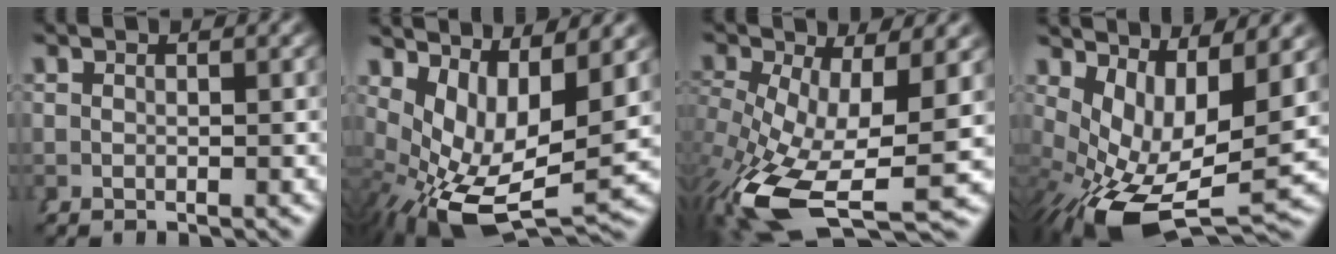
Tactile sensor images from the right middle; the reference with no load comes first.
{"total": 10.5, "force": [-1.0, 6.8, 7.9], "torque": [-0.159, -0.049, 0.006]}
{"total": 10.3, "force": [-3.6, 5.1, 8.1], "torque": [-0.167, -0.070, -0.021]}
{"total": 10.3, "force": [-1.4, 6.1, 8.2], "torque": [-0.148, -0.048, 0.000]}